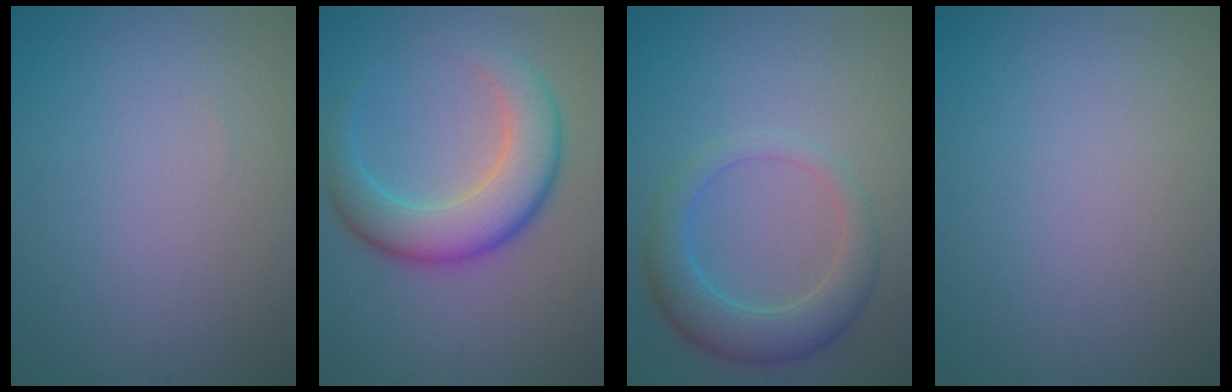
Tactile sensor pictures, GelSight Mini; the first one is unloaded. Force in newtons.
{"total": 6.7, "press": 6.7, "slide": 0.0}
{"total": 4.6, "press": 4.6, "slide": 0.3}
{"total": 0.0}